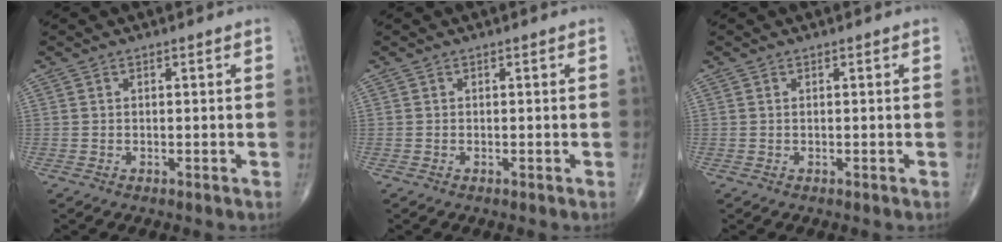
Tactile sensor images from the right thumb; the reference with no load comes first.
{"total": 0.0}
{"total": 0.0}